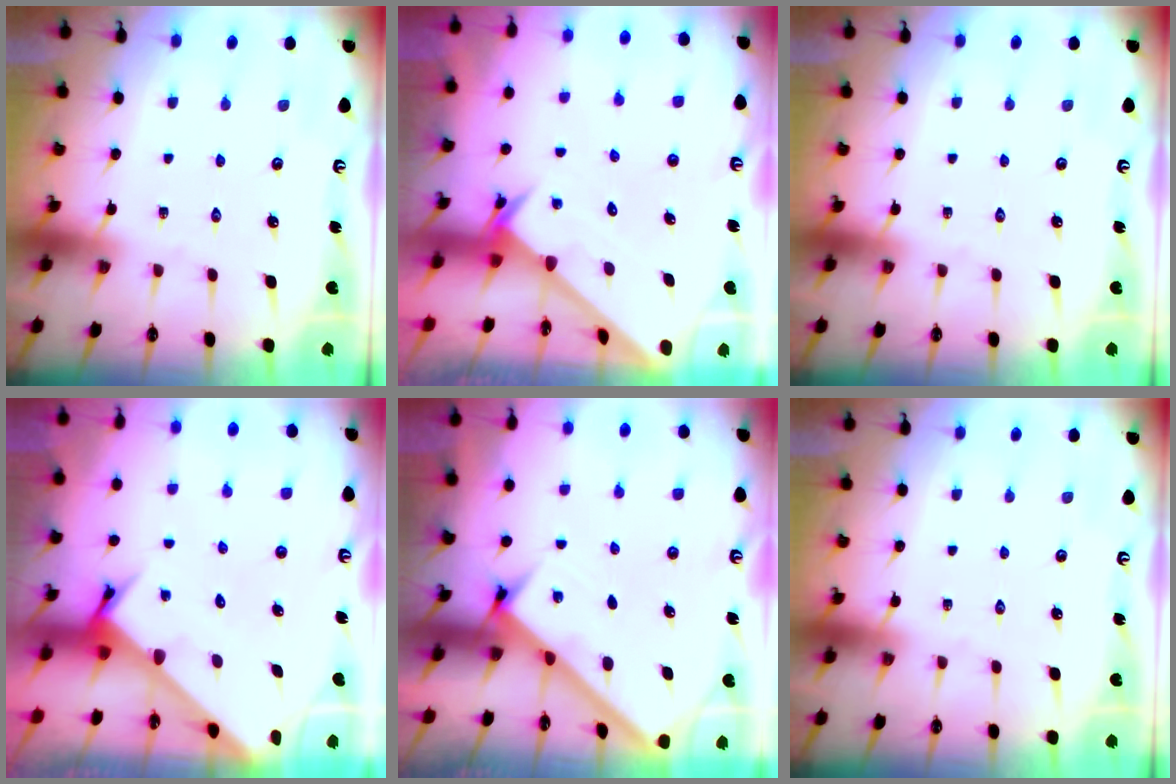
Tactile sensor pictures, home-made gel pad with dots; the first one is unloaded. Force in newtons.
{"total": 2.3, "press": 2.3, "slide": 0.2}
{"total": 0.0}
{"total": 3.4, "press": 3.4, "slide": 0.2}
{"total": 2.7, "press": 2.7, "slide": 0.3}
{"total": 0.0}